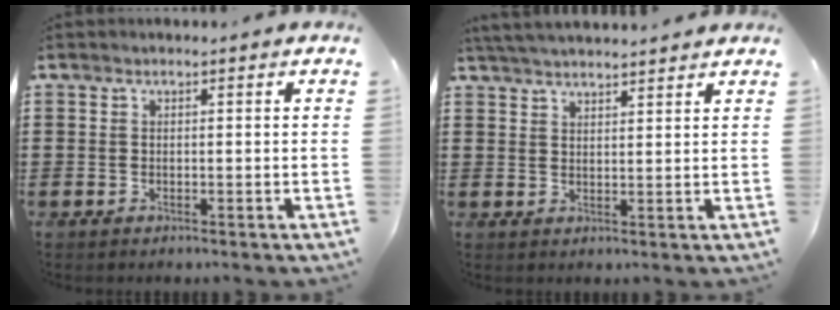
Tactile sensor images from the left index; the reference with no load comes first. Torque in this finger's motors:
{"motor_torque": [0.13, 0.09, 0.49, 0.21]}